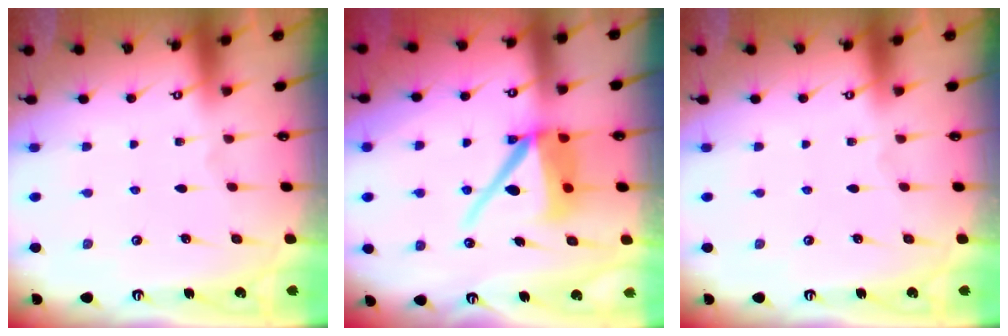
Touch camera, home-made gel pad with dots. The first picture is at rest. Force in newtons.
{"total": 11.8, "press": 11.7, "slide": 1.5}
{"total": 0.0}